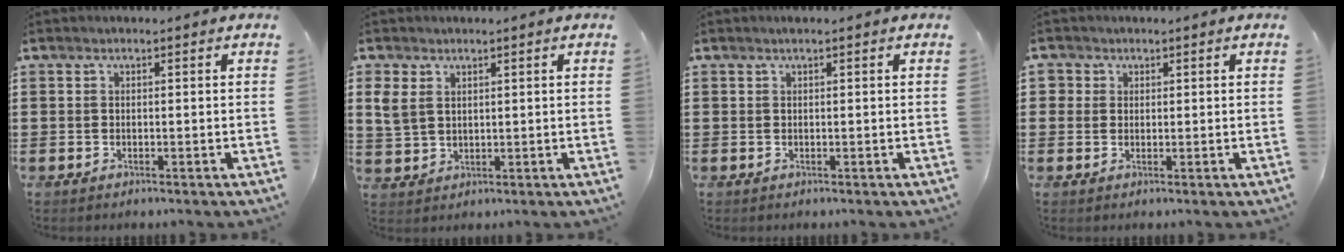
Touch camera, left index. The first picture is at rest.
{"total": 3.3, "force": [1.8, 2.3, 1.6], "torque": [-0.048, 0.006, 0.030]}
{"total": 0.5, "force": [0.3, 0.0, 0.4], "torque": [-0.006, 0.000, 0.006]}
{"total": 1.8, "force": [0.9, 1.5, 0.1], "torque": [-0.001, 0.005, 0.013]}